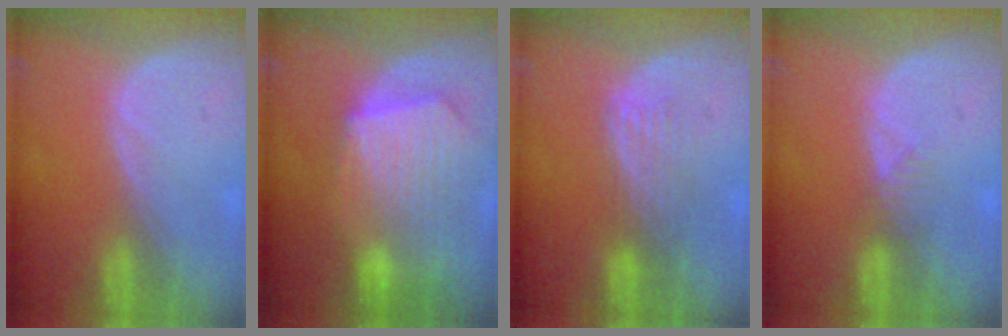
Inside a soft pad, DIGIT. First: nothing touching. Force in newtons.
{"total": 10.9, "press": 9.5, "slide": 5.2}
{"total": 4.4, "press": 3.7, "slide": 2.3}
{"total": 1.9, "press": 1.6, "slide": 1.0}